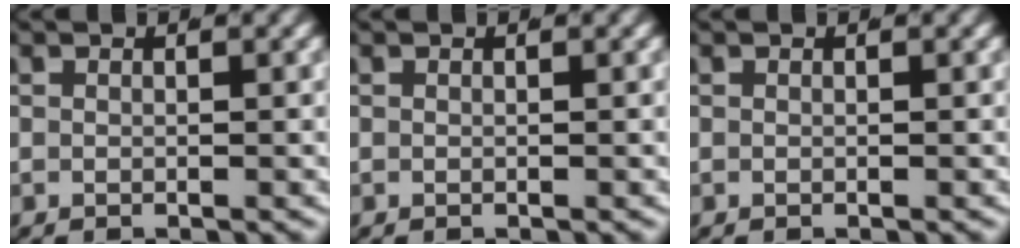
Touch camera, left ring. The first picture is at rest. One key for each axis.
{"total": 0.0}
{"total": 0.0}